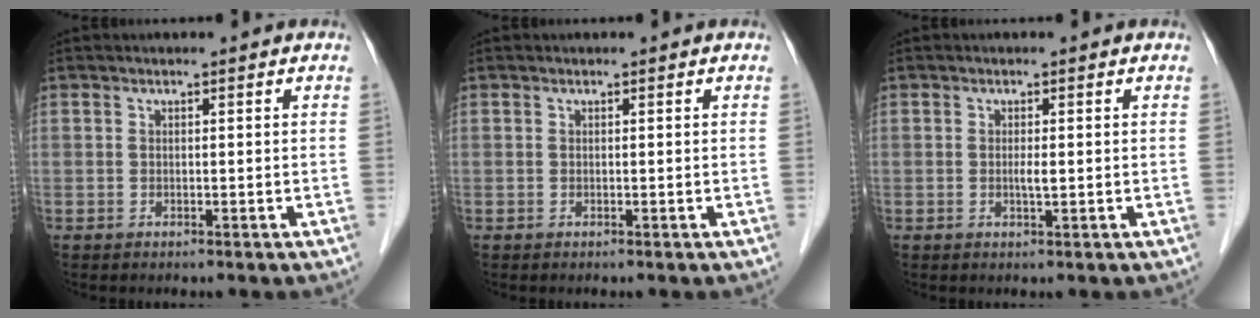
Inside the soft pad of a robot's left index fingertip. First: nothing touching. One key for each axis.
{"total": 0.0}
{"total": 1.2, "fx": -0.2, "fy": 0.1, "fz": 1.2, "tx": -0.026, "ty": -0.003, "tz": -0.003}